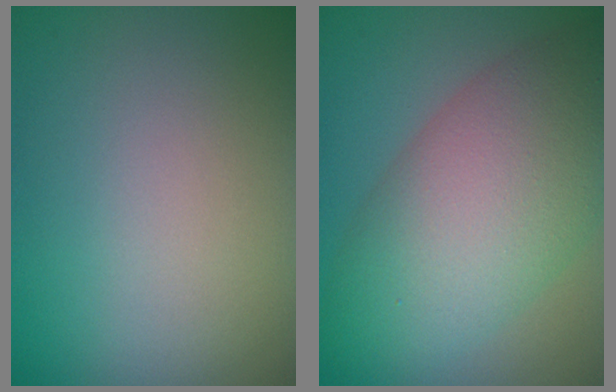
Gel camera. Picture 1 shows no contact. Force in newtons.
{"total": 9.5, "press": 9.5, "slide": 0.4}